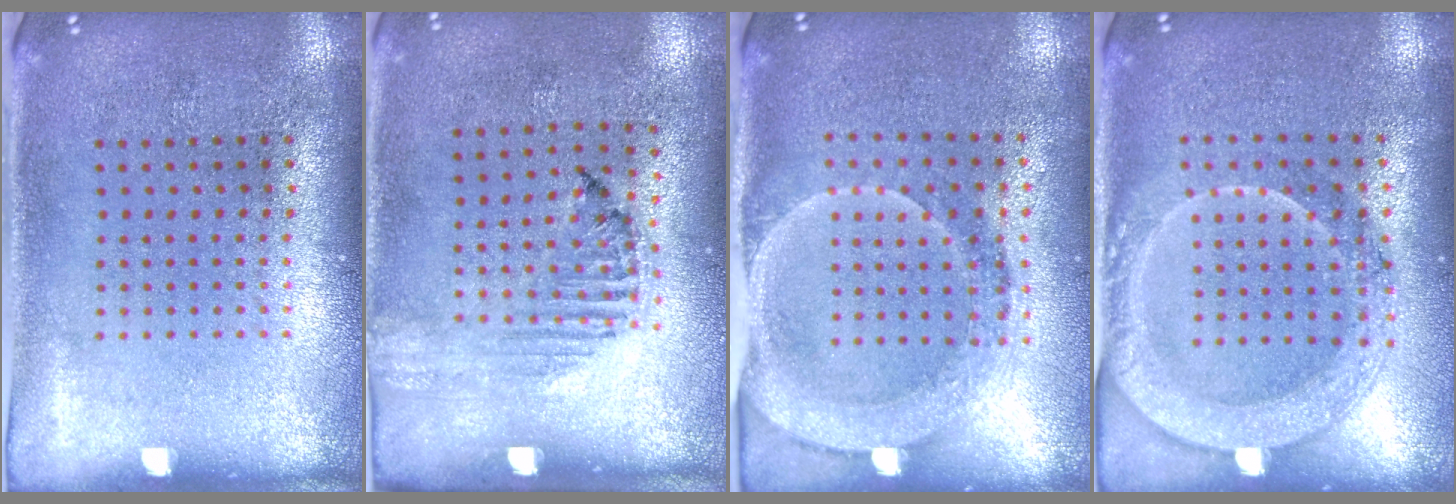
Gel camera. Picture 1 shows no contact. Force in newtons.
{"total": 1.2, "press": 1.1, "slide": 0.4}
{"total": 1.8, "press": 1.7, "slide": 0.7}
{"total": 1.9, "press": 1.8, "slide": 0.6}